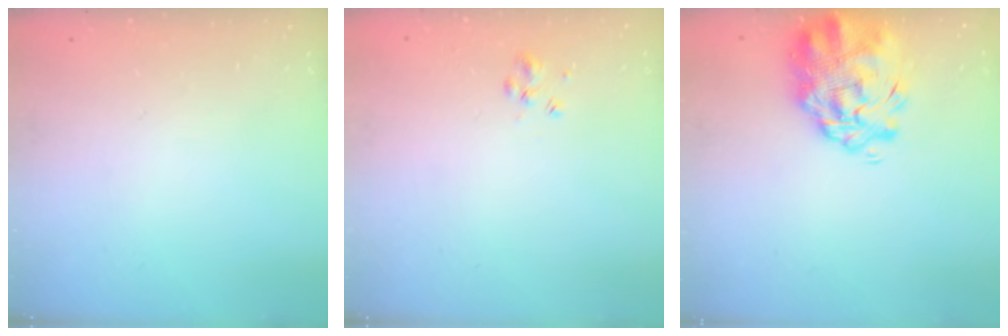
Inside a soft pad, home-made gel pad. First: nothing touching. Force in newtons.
{"total": 2.9, "press": 2.8, "slide": 1.0}
{"total": 6.7, "press": 6.2, "slide": 2.8}